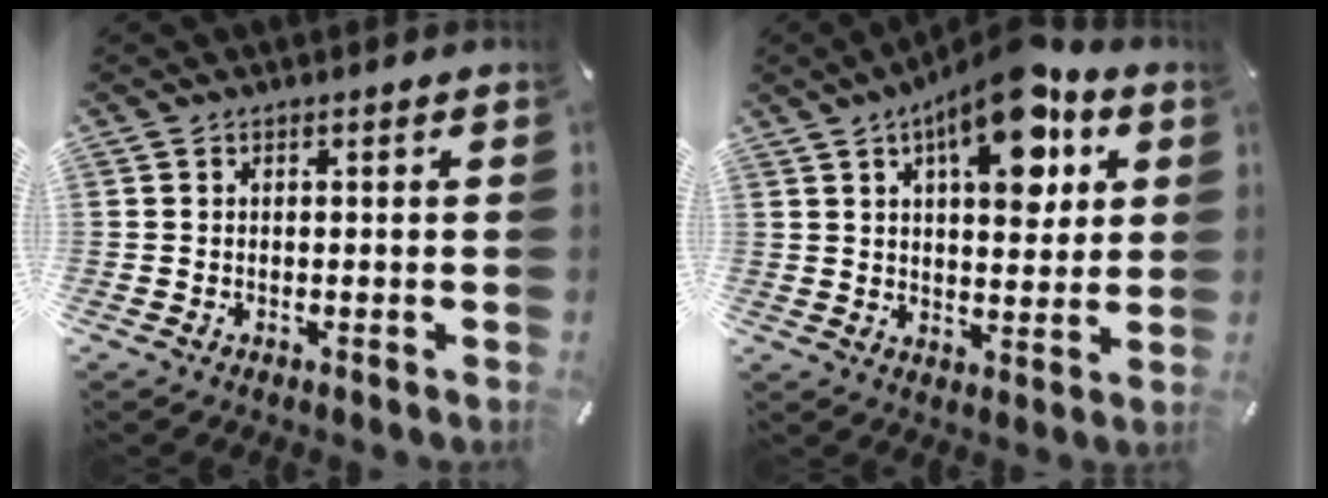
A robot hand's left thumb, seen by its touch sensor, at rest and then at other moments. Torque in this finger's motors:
{"motor_torque": [1.03, 0.69, 2.11, -0.66, 0.24]}